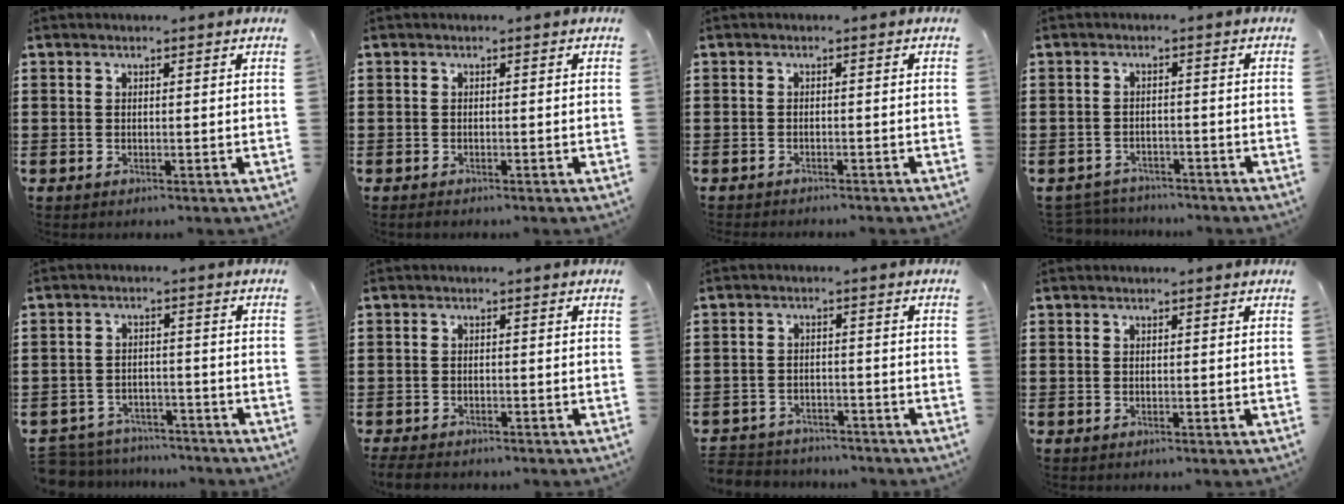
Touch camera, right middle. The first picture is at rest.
{"total": 0.5, "force": [-0.5, 0.1, 0.1], "torque": [-0.003, -0.003, -0.010]}
{"total": 0.9, "force": [-0.9, -0.1, 0.0], "torque": [-0.003, -0.001, -0.018]}
{"total": 2.7, "force": [-2.6, 0.4, -0.2], "torque": [-0.005, -0.003, -0.057]}
{"total": 4.7, "force": [-4.7, 0.7, 0.0], "torque": [-0.019, 0.001, -0.102]}
{"total": 1.9, "force": [-1.9, 0.3, 0.3], "torque": [-0.018, -0.004, -0.042]}
{"total": 3.2, "force": [-3.2, 0.7, -0.3], "torque": [-0.004, -0.002, -0.068]}
{"total": 0.0}